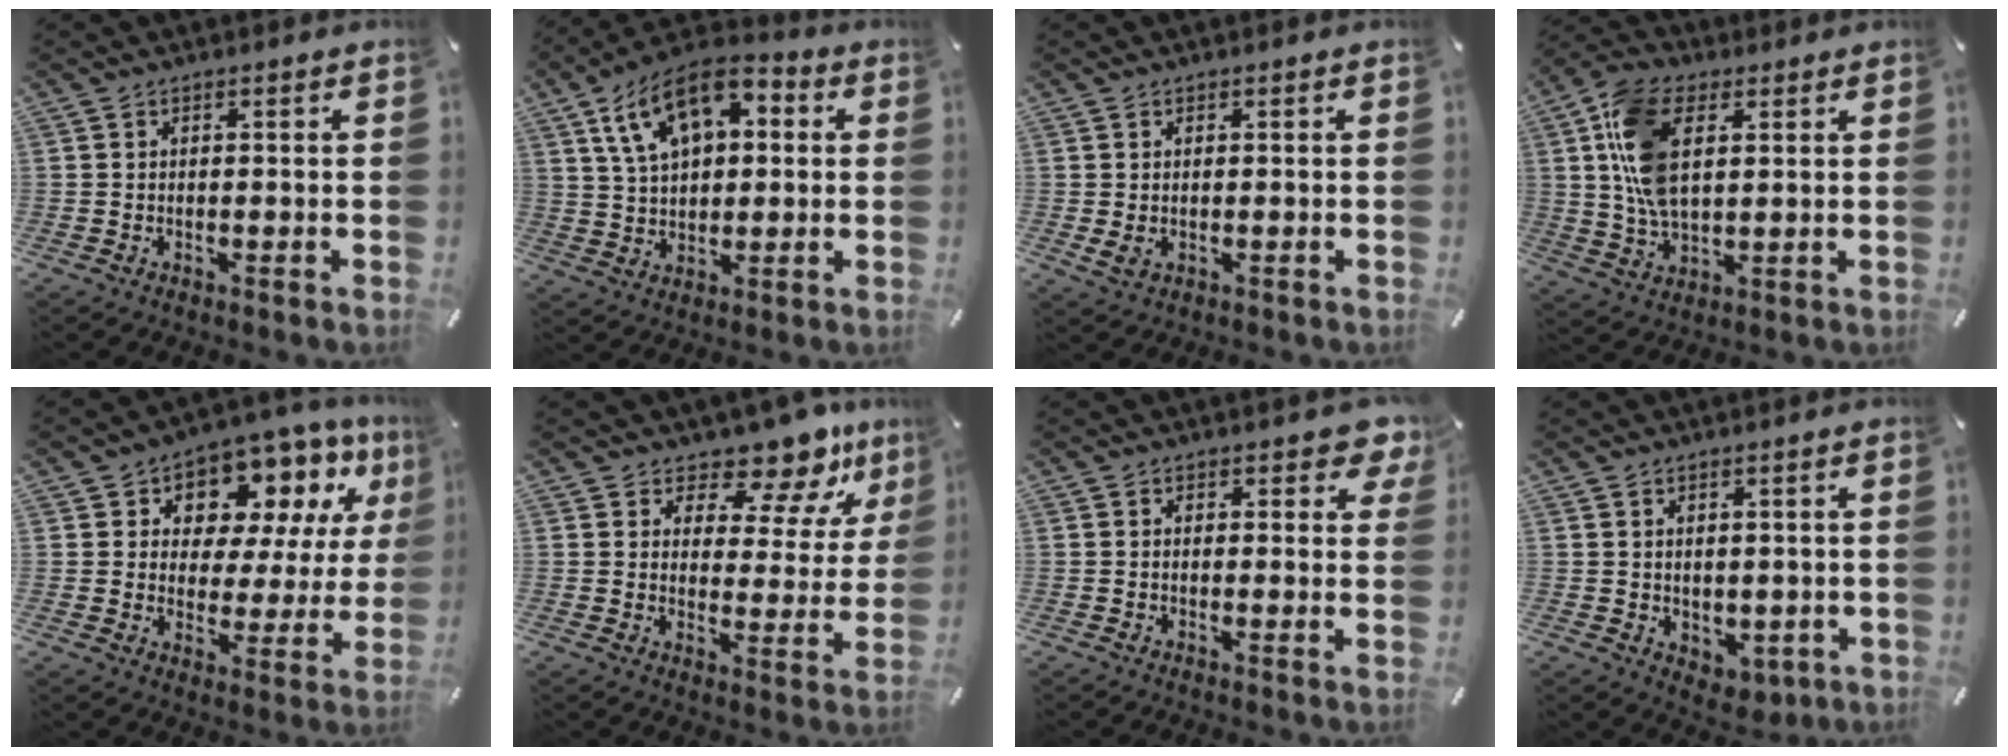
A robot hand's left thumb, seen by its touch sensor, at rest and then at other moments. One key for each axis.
{"total": 13.7, "fx": 6.0, "fy": 8.5, "fz": 9.0, "tx": -0.167, "ty": -0.002, "tz": 0.112}
{"total": 1.6, "fx": 0.0, "fy": 1.2, "fz": 1.1, "tx": -0.026, "ty": 0.000, "tz": 0.000}
{"total": 14.1, "fx": 0.9, "fy": 10.5, "fz": 9.4, "tx": -0.217, "ty": 0.020, "tz": 0.021}
{"total": 11.0, "fx": 7.6, "fy": 6.7, "fz": 4.3, "tx": -0.075, "ty": -0.063, "tz": 0.132}
{"total": 10.4, "fx": 8.7, "fy": 4.3, "fz": 3.8, "tx": -0.051, "ty": -0.081, "tz": 0.149}
{"total": 4.1, "fx": 2.3, "fy": 2.1, "fz": 2.6, "tx": -0.026, "ty": -0.007, "tz": 0.036}
{"total": 2.8, "fx": 1.3, "fy": 2.4, "fz": 0.5, "tx": 0.003, "ty": -0.005, "tz": 0.024}